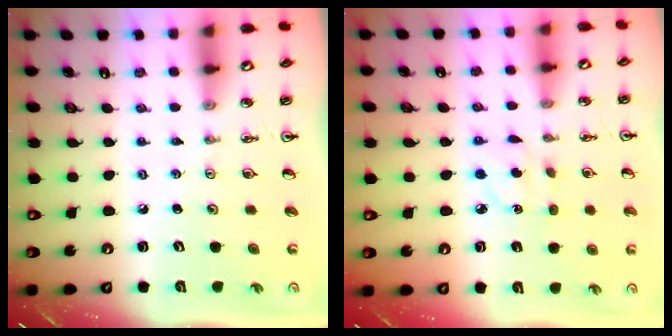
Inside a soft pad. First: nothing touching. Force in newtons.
{"total": 3.5, "press": 3.4, "slide": 1.0}